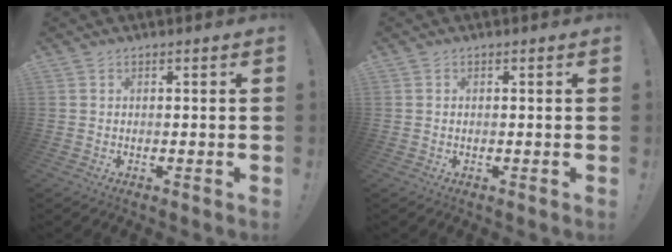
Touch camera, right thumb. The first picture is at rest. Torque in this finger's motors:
{"motor_torque": [-0.69, -0.10, -0.26, 0.20, -0.05]}